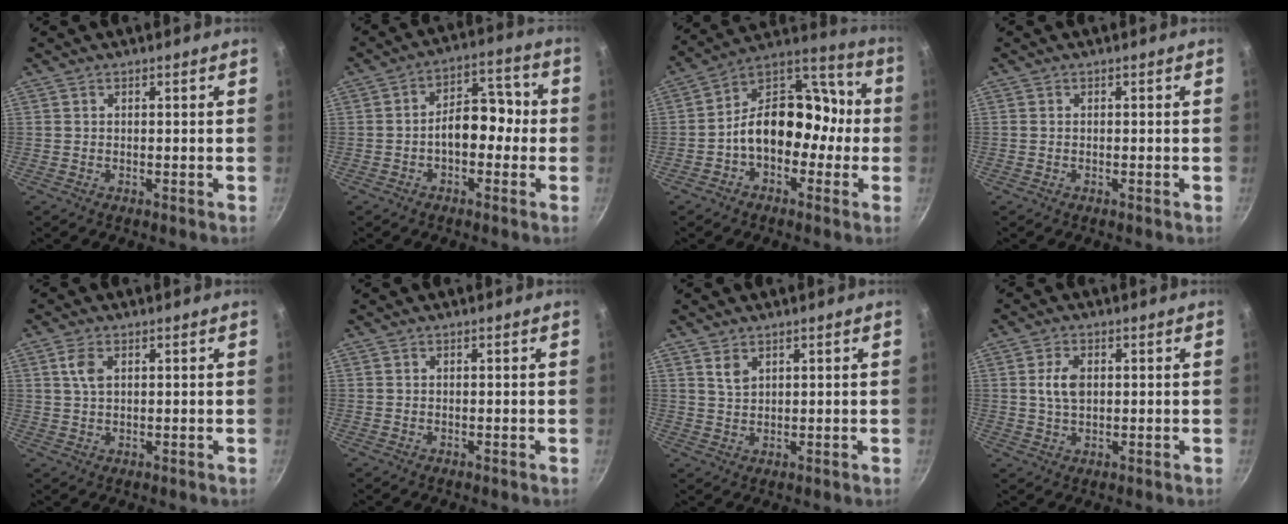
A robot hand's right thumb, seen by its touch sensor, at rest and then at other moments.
{"total": 9.1, "force": [-1.5, 5.8, 6.9], "torque": [-0.055, 0.042, -0.037]}
{"total": 16.2, "force": [-2.5, 11.6, 11.0], "torque": [-0.115, 0.073, -0.056]}
{"total": 0.0}
{"total": 3.6, "force": [1.3, 1.9, 2.7], "torque": [-0.053, -0.001, 0.025]}
{"total": 0.0}
{"total": 2.8, "force": [1.7, 1.5, 1.6], "torque": [-0.028, -0.008, 0.037]}
{"total": 4.8, "force": [0.8, 3.0, 3.7], "torque": [-0.062, 0.001, 0.015]}